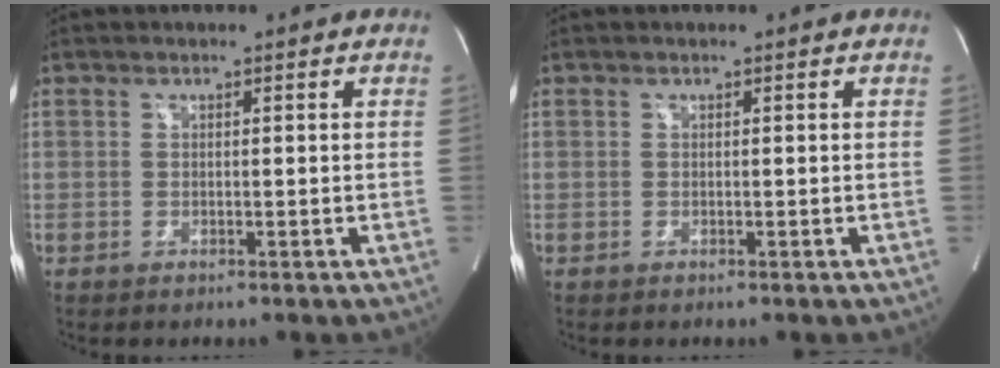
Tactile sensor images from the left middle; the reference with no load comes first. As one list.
[{"total": 0.0}]